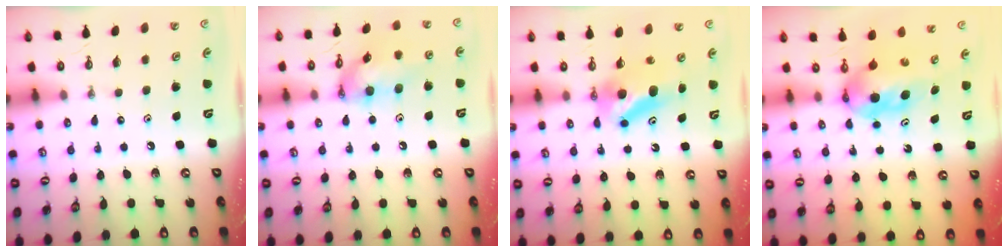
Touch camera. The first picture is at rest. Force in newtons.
{"total": 13.8, "press": 13.7, "slide": 1.6}
{"total": 7.3, "press": 7.0, "slide": 2.2}
{"total": 6.2, "press": 5.5, "slide": 2.9}